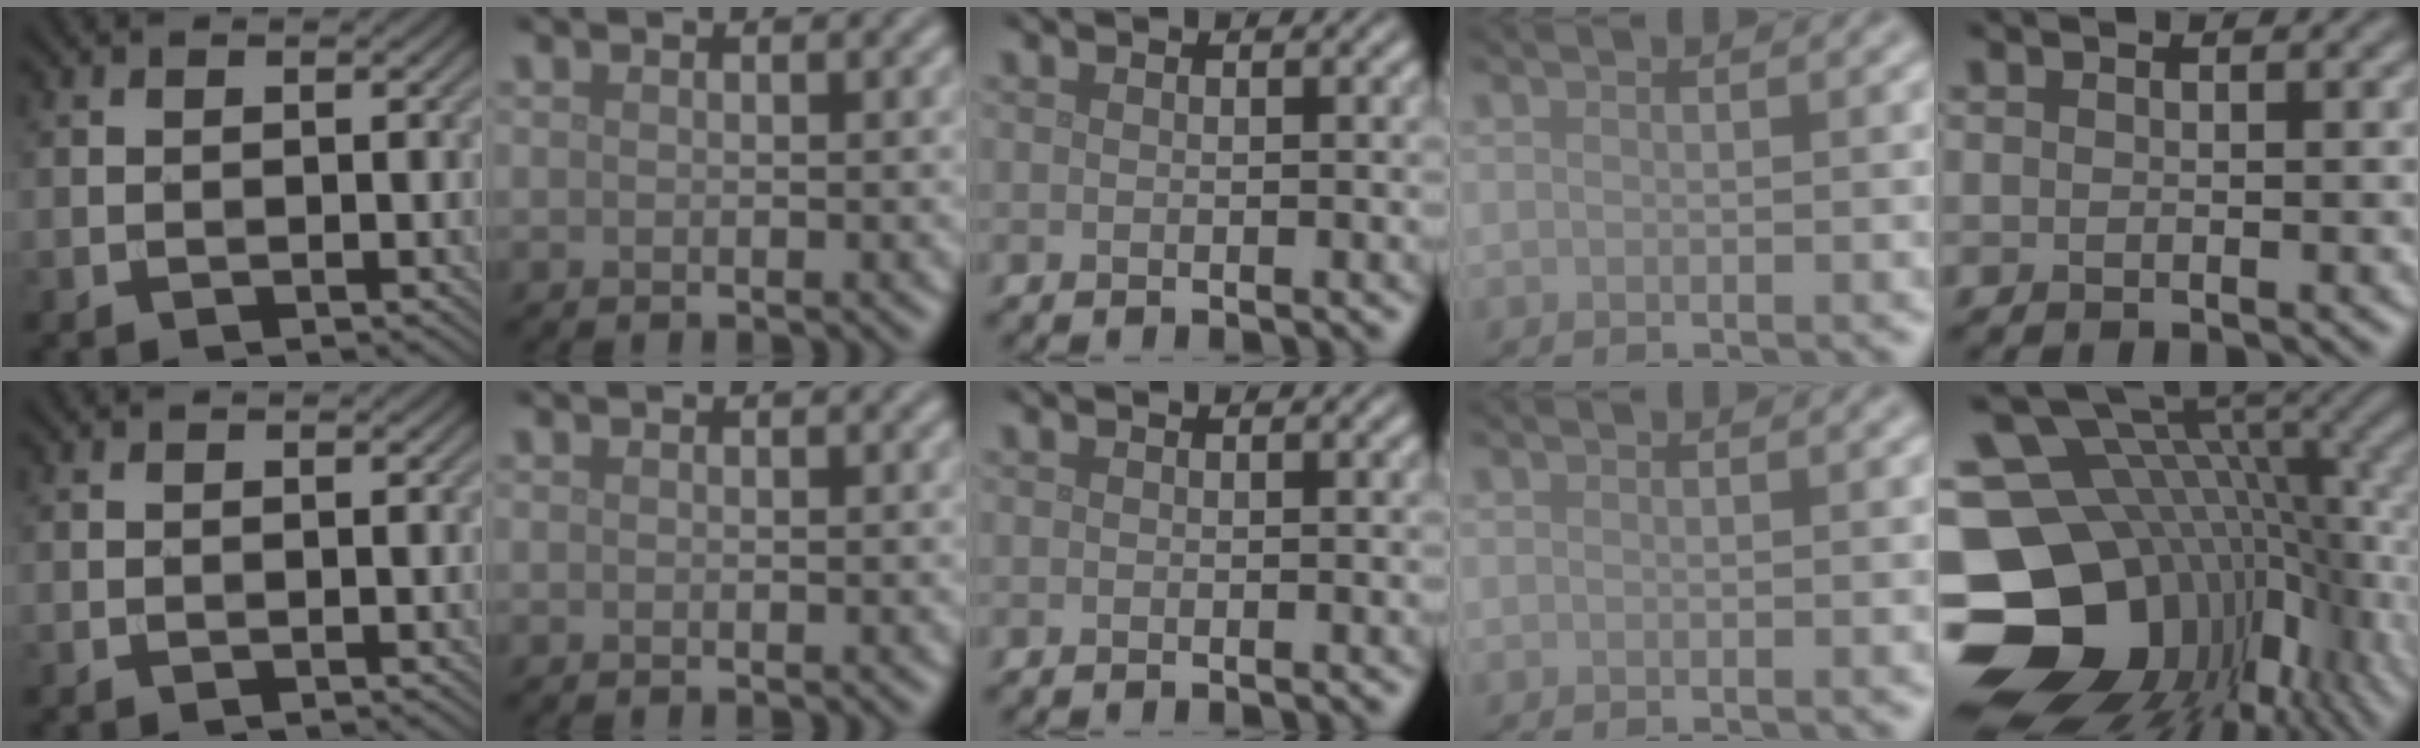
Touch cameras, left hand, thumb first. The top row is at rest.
{"little": {"total": 18.8, "force": [-4.4, 13.6, 12.2], "torque": [-0.236, -0.021, -0.043]}}